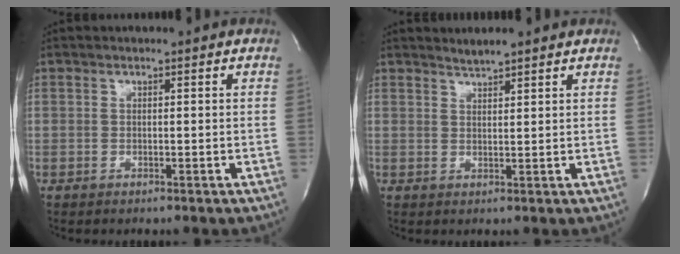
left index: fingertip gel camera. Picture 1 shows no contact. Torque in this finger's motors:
{"motor_torque": [-0.03, -0.11, -0.05, 0.02]}